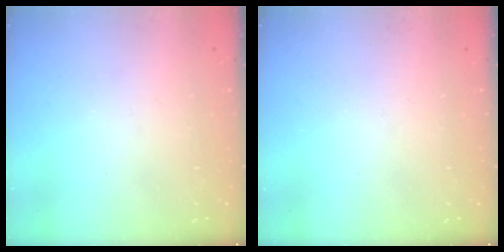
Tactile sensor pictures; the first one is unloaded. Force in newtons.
{"total": 0.0}